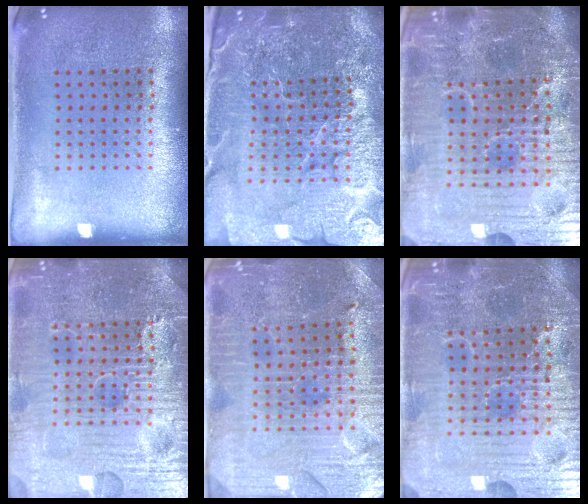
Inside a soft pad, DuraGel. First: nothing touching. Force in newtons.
{"total": 6.0, "press": 5.3, "slide": 2.6}
{"total": 7.2, "press": 6.5, "slide": 3.2}
{"total": 7.6, "press": 7.6, "slide": 0.9}
{"total": 3.4, "press": 3.3, "slide": 0.6}
{"total": 5.5, "press": 5.2, "slide": 1.5}